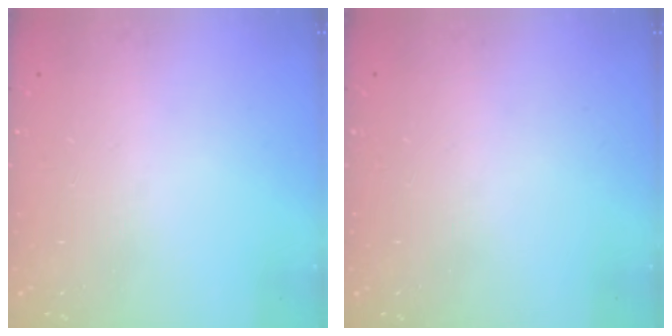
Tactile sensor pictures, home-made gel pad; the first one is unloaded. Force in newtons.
{"total": 0.0}